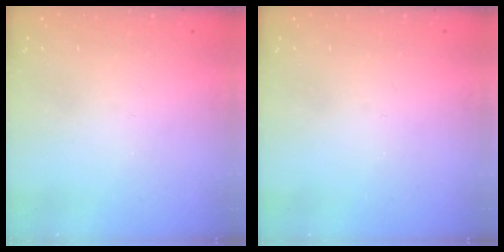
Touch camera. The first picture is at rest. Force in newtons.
{"total": 0.0}